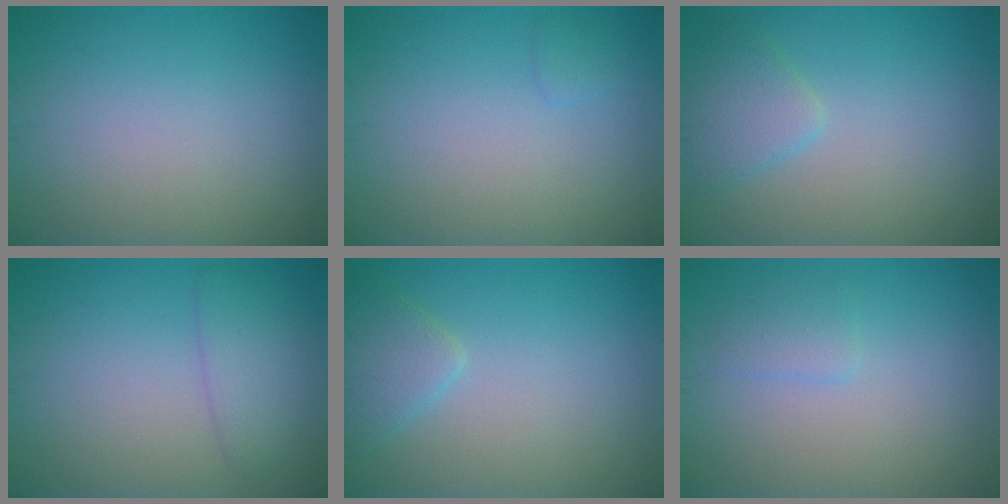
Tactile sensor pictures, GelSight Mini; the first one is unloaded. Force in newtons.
{"total": 0.7, "press": 0.7, "slide": 0.1}
{"total": 2.5, "press": 2.5, "slide": 0.2}
{"total": 2.7, "press": 2.7, "slide": 0.2}
{"total": 2.3, "press": 2.3, "slide": 0.1}
{"total": 1.3, "press": 1.3, "slide": 0.1}